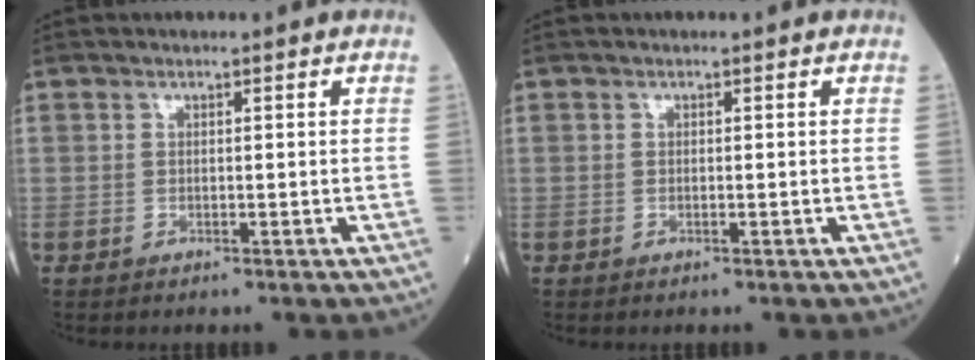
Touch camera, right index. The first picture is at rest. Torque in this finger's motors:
{"motor_torque": [0.00, 0.00, 0.00, 0.00]}